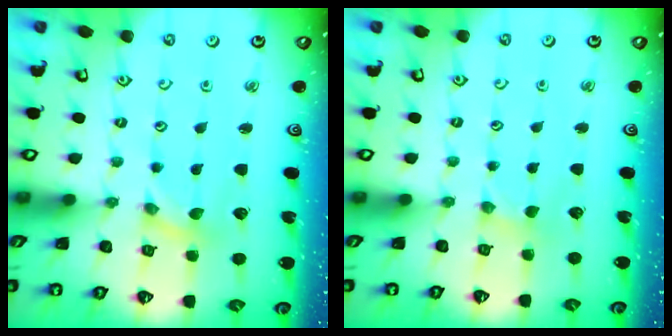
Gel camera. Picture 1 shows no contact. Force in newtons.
{"total": 0.6, "press": 0.6, "slide": 0.2}